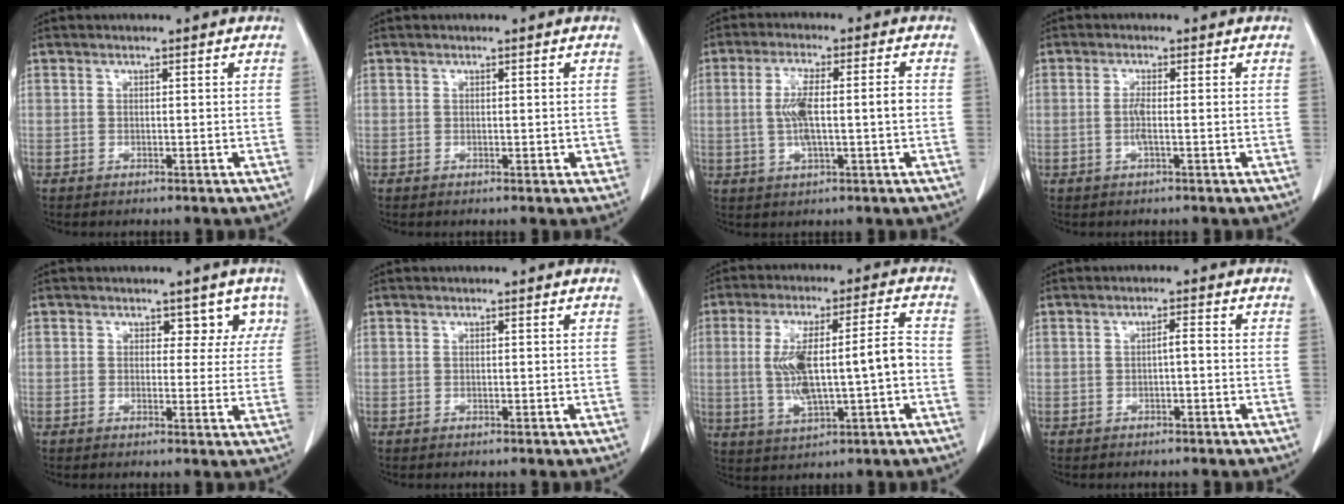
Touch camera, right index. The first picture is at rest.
{"total": 1.2, "force": [-0.1, 0.7, 1.0], "torque": [-0.008, 0.002, 0.003]}
{"total": 8.0, "force": [-0.3, 1.1, 7.9], "torque": [-0.153, 0.010, -0.004]}
{"total": 2.2, "force": [-0.4, 0.1, 2.2], "torque": [-0.048, -0.002, -0.010]}
{"total": 4.0, "force": [2.6, 2.8, 1.2], "torque": [0.010, -0.002, 0.019]}
{"total": 0.0}
{"total": 12.2, "force": [-0.9, 2.2, 12.0], "torque": [-0.227, 0.021, -0.006]}
{"total": 1.4, "force": [-0.3, 0.2, 1.3], "torque": [-0.020, 0.004, -0.006]}